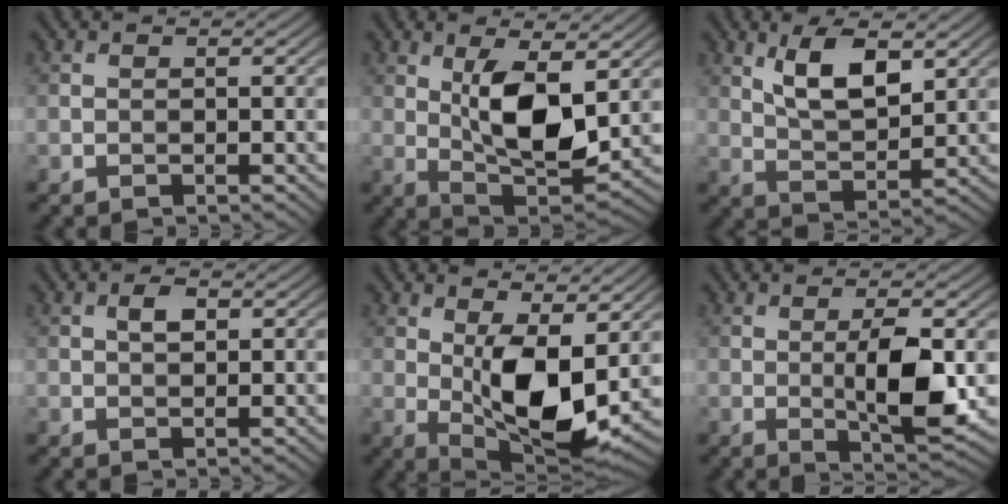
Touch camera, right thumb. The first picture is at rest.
{"total": 10.0, "force": [1.9, 4.2, 8.9], "torque": [-0.168, -0.006, 0.038]}
{"total": 7.3, "force": [3.4, 2.8, 5.8], "torque": [-0.116, -0.006, 0.067]}
{"total": 1.9, "force": [0.6, 1.0, 1.5], "torque": [-0.030, 0.002, 0.008]}
{"total": 11.0, "force": [0.8, 4.8, 9.9], "torque": [-0.174, -0.009, 0.018]}
{"total": 7.0, "force": [-0.3, 1.7, 6.7], "torque": [-0.119, 0.000, -0.004]}